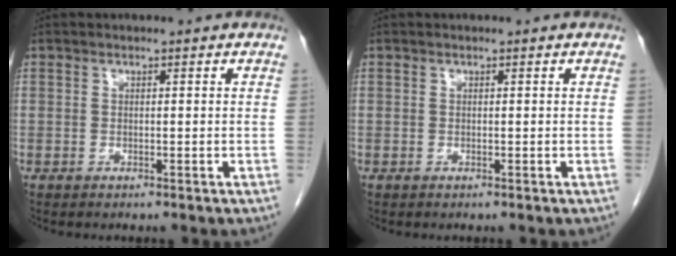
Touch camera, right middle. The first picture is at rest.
{"total": 0.0}